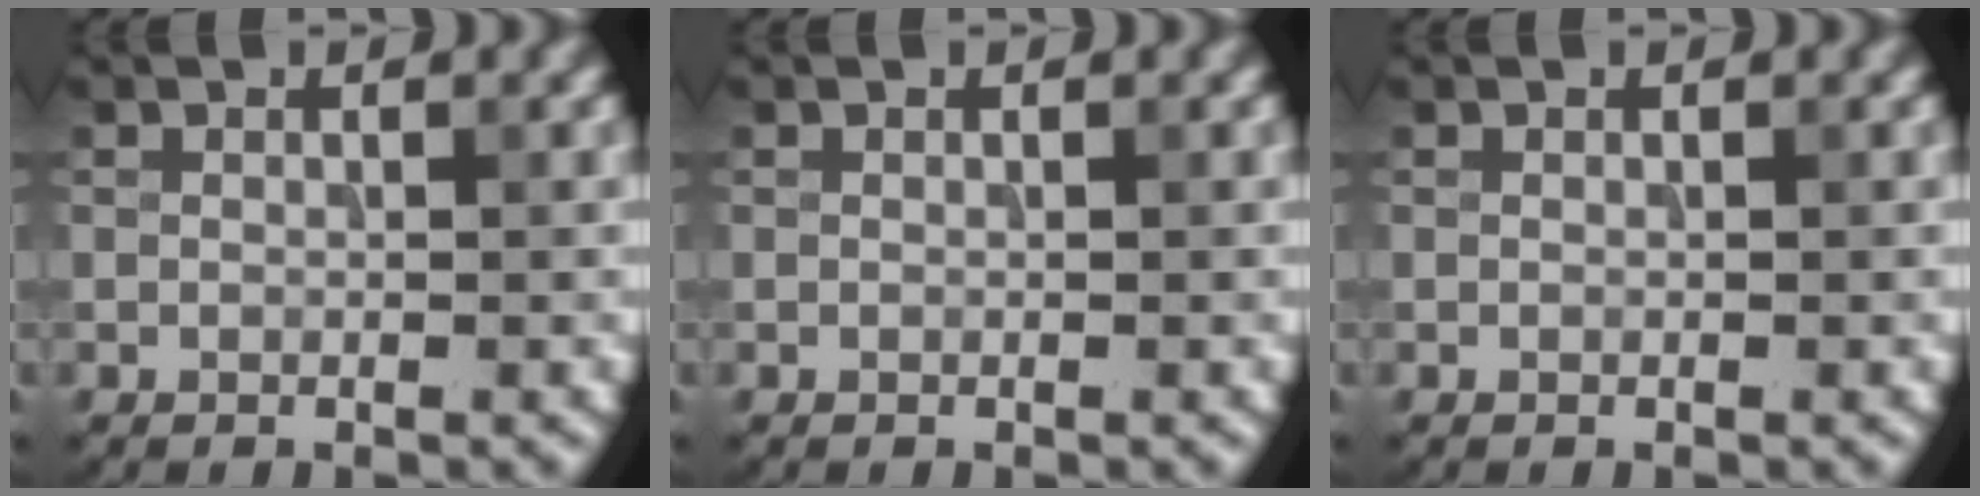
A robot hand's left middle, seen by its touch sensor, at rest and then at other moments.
{"total": 0.0}
{"total": 0.0}